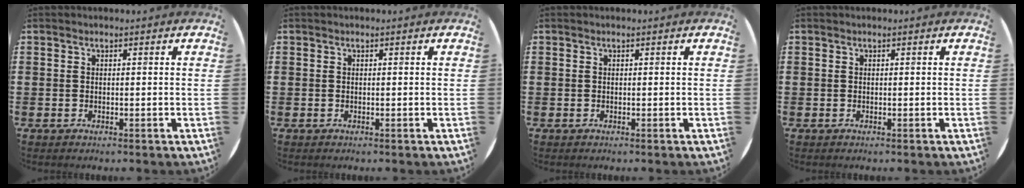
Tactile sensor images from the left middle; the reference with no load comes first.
{"total": 0.0}
{"total": 0.0}
{"total": 0.0}